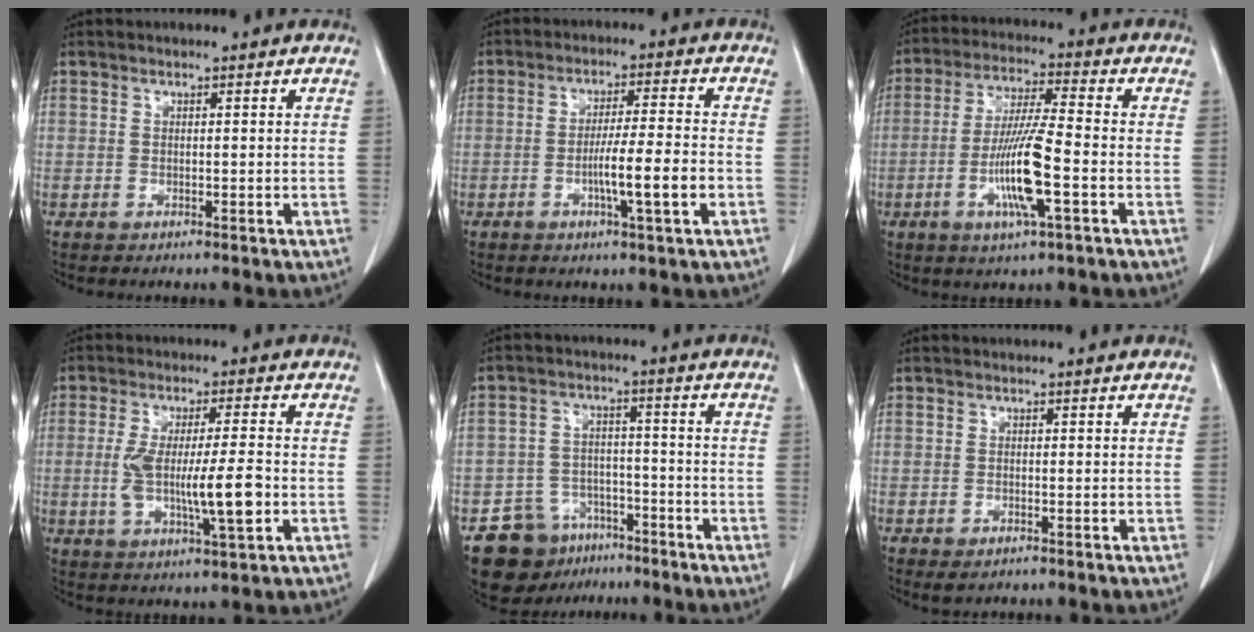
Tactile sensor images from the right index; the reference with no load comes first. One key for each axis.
{"total": 7.9, "fx": -2.5, "fy": -0.3, "fz": 7.5, "tx": -0.124, "ty": -0.004, "tz": -0.044}
{"total": 11.2, "fx": -3.3, "fy": 0.4, "fz": 10.7, "tx": -0.210, "ty": -0.012, "tz": -0.066}
{"total": 10.6, "fx": -1.6, "fy": 1.2, "fz": 10.4, "tx": -0.194, "ty": -0.005, "tz": -0.027}
{"total": 9.5, "fx": -6.4, "fy": 6.7, "fz": 2.1, "tx": -0.038, "ty": 0.025, "tz": -0.099}
{"total": 1.6, "fx": -1.0, "fy": 0.7, "fz": 1.0, "tx": -0.018, "ty": -0.002, "tz": -0.009}